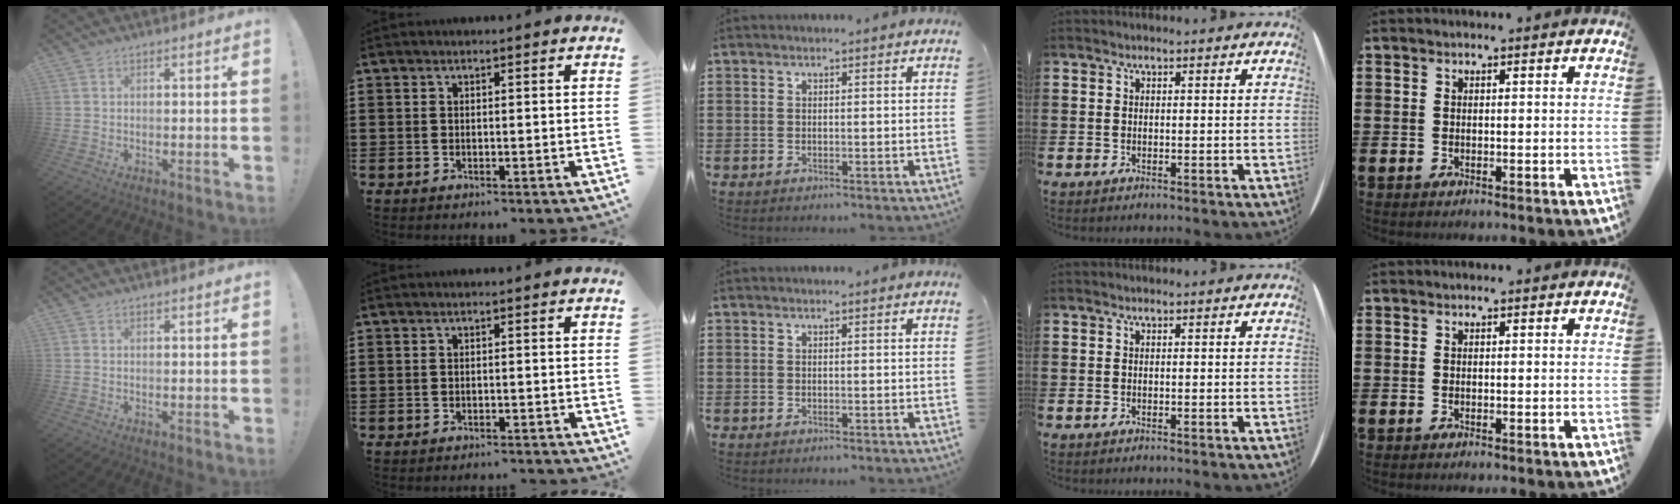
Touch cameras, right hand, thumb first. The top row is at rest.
{"index": {"total": 0.9, "force": [-0.9, 0.1, 0.1], "torque": [-0.006, 0.000, -0.018]}}